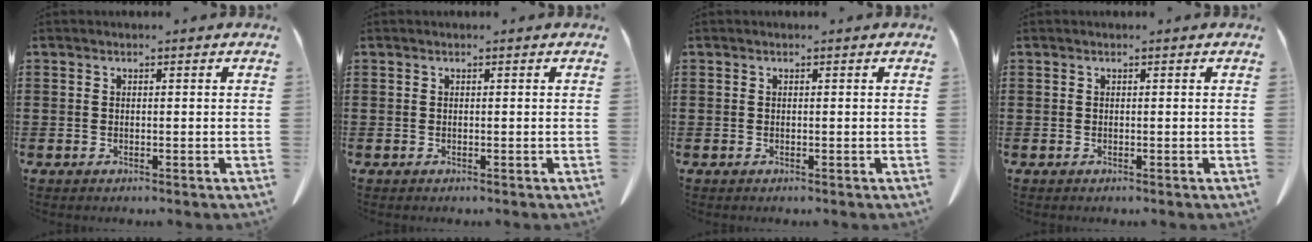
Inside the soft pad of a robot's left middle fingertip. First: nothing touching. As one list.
[{"total": 0.0}, {"total": 0.0}, {"total": 0.0}]